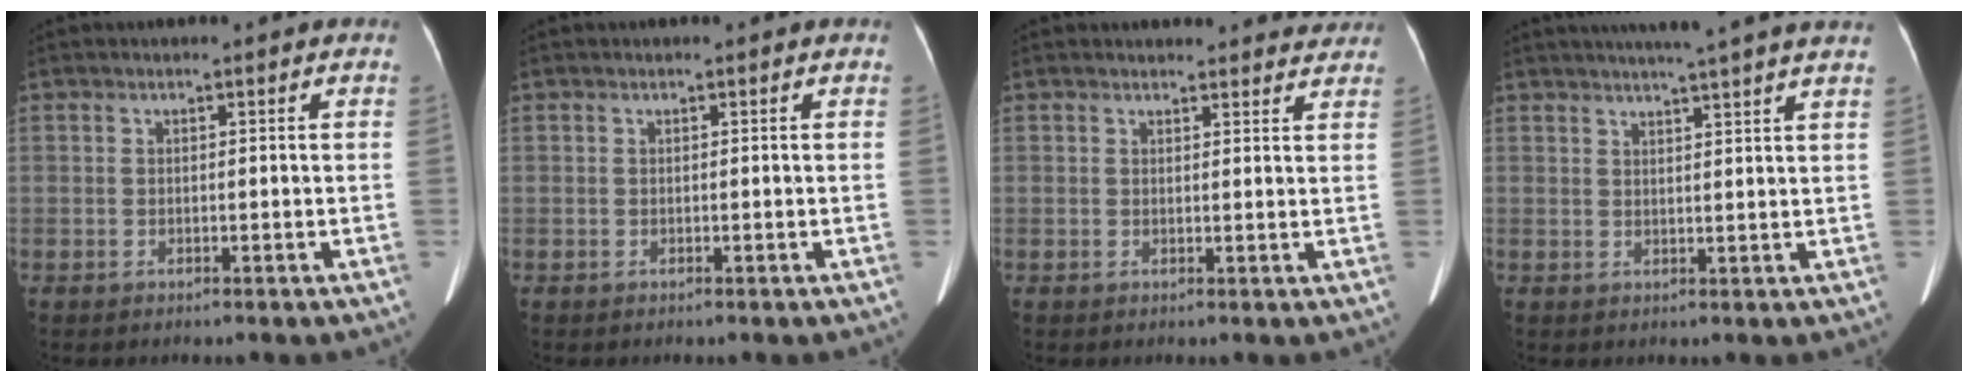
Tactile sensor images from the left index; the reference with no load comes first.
{"total": 0.0}
{"total": 8.9, "force": [8.5, 2.5, 1.1], "torque": [0.017, 0.005, 0.073]}
{"total": 11.8, "force": [10.2, -0.4, 6.0], "torque": [-0.088, 0.017, 0.115]}